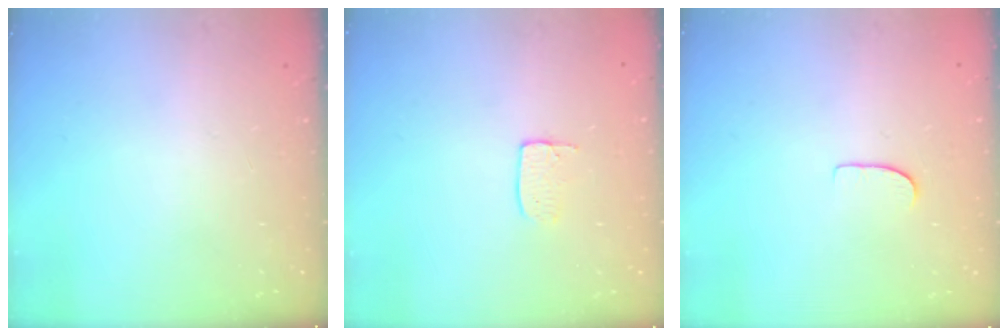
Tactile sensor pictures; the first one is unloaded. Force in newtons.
{"total": 3.6, "press": 3.6, "slide": 0.2}
{"total": 5.2, "press": 5.2, "slide": 0.4}